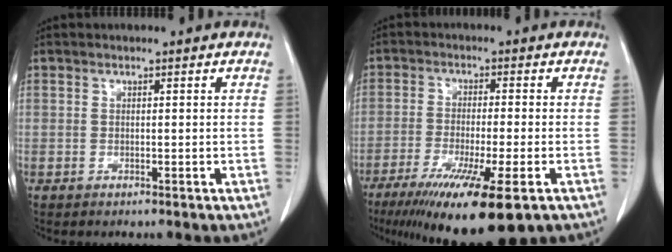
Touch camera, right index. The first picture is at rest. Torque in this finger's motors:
{"motor_torque": [1.75, -0.40, 0.45, 0.14]}